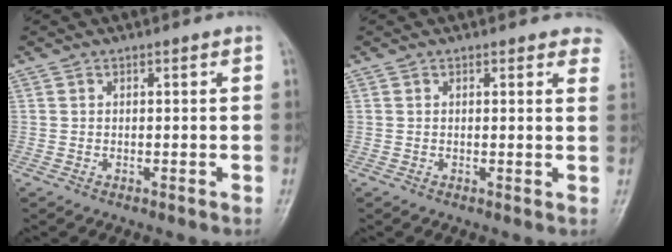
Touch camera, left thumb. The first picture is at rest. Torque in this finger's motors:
{"motor_torque": [0.03, -0.01, 0.01, -0.17, 0.05]}